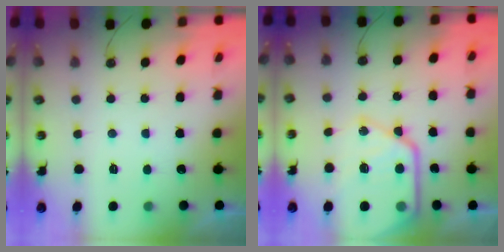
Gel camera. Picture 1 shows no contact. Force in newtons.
{"total": 18.4, "press": 18.3, "slide": 1.9}